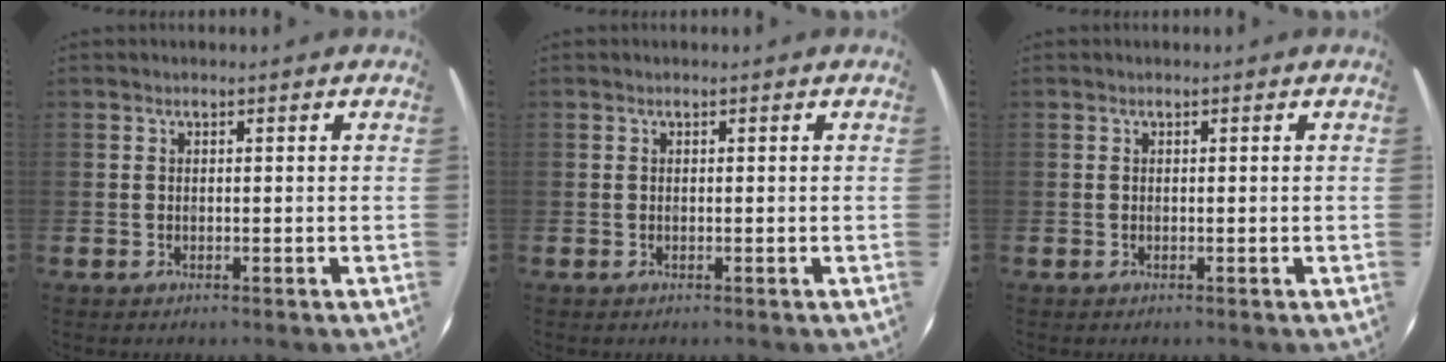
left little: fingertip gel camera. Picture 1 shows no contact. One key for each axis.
{"total": 0.0}
{"total": 0.0}